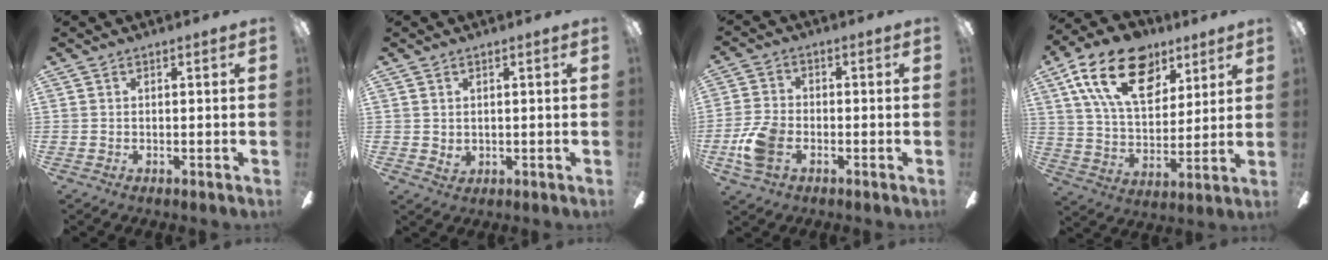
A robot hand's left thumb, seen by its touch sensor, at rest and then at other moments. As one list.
[{"total": 1.7, "force": [1.0, 1.3, 0.5], "torque": [-0.002, -0.002, 0.017]}, {"total": 8.9, "force": [-3.0, 5.9, 5.9], "torque": [-0.130, 0.012, -0.054]}, {"total": 20.9, "force": [10.9, 12.4, 12.8], "torque": [-0.212, -0.037, 0.195]}]